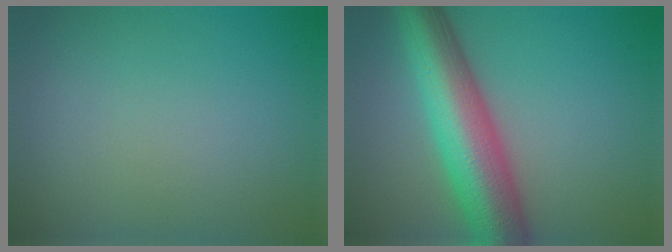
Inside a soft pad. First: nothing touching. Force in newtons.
{"total": 9.9, "press": 9.9, "slide": 0.2}